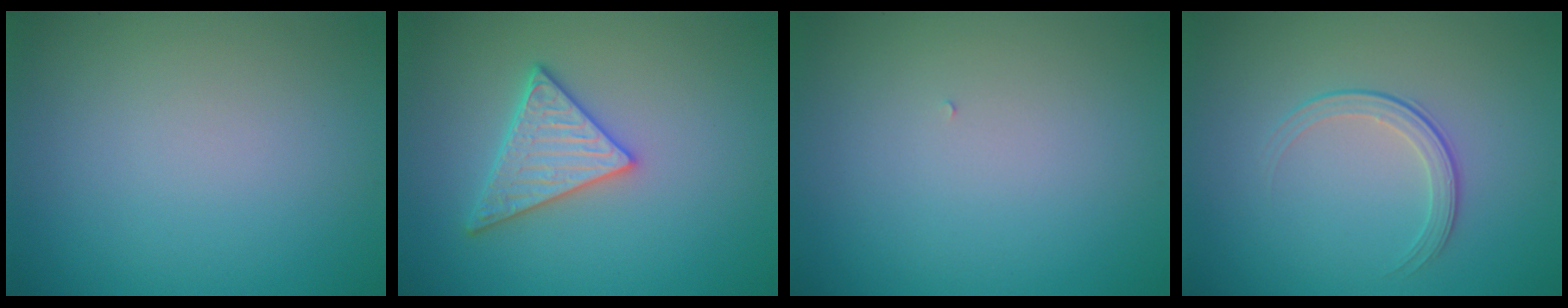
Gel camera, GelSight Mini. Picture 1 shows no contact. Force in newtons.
{"total": 3.5, "press": 3.3, "slide": 1.1}
{"total": 0.0}
{"total": 1.9, "press": 1.3, "slide": 1.5}